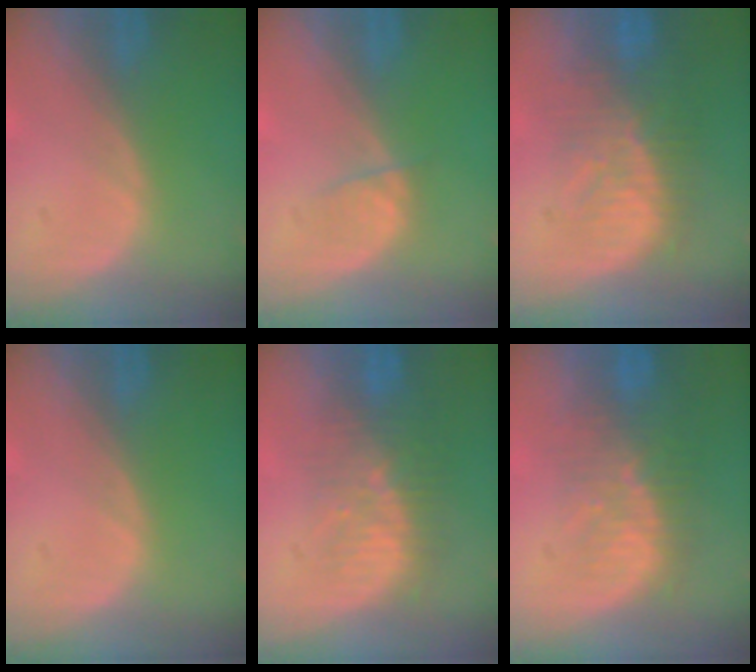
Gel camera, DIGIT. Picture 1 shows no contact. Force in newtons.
{"total": 1.9, "press": 1.9, "slide": 0.4}
{"total": 9.3, "press": 8.8, "slide": 3.1}
{"total": 0.0}
{"total": 8.4, "press": 7.8, "slide": 3.0}
{"total": 9.6, "press": 8.4, "slide": 4.6}